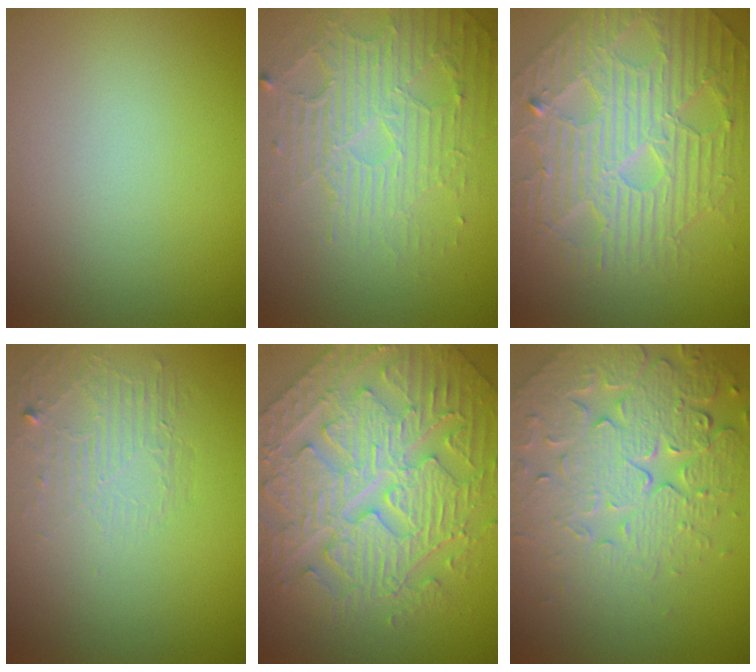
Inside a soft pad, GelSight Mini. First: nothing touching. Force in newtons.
{"total": 5.6, "press": 3.5, "slide": 4.4}
{"total": 5.9, "press": 5.2, "slide": 2.6}
{"total": 1.9, "press": 0.6, "slide": 1.8}
{"total": 7.2, "press": 6.2, "slide": 3.7}
{"total": 8.0, "press": 5.8, "slide": 5.5}